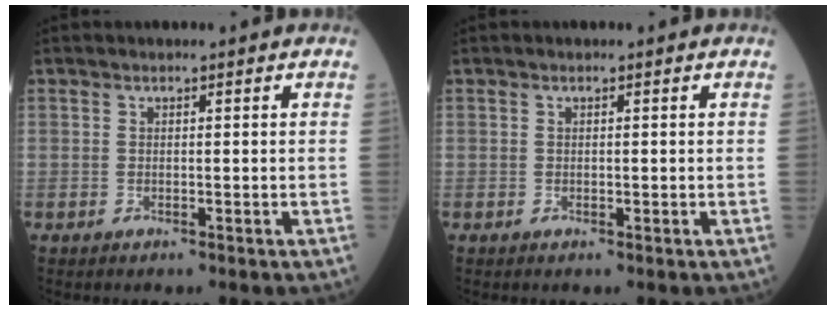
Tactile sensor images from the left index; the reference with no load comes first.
{"total": 0.0}